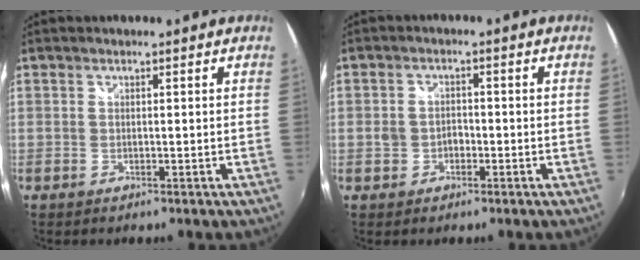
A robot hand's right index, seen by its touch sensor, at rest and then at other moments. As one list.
[{"total": 2.9, "force": [-1.1, 2.5, 1.1], "torque": [-0.021, 0.005, -0.017]}]